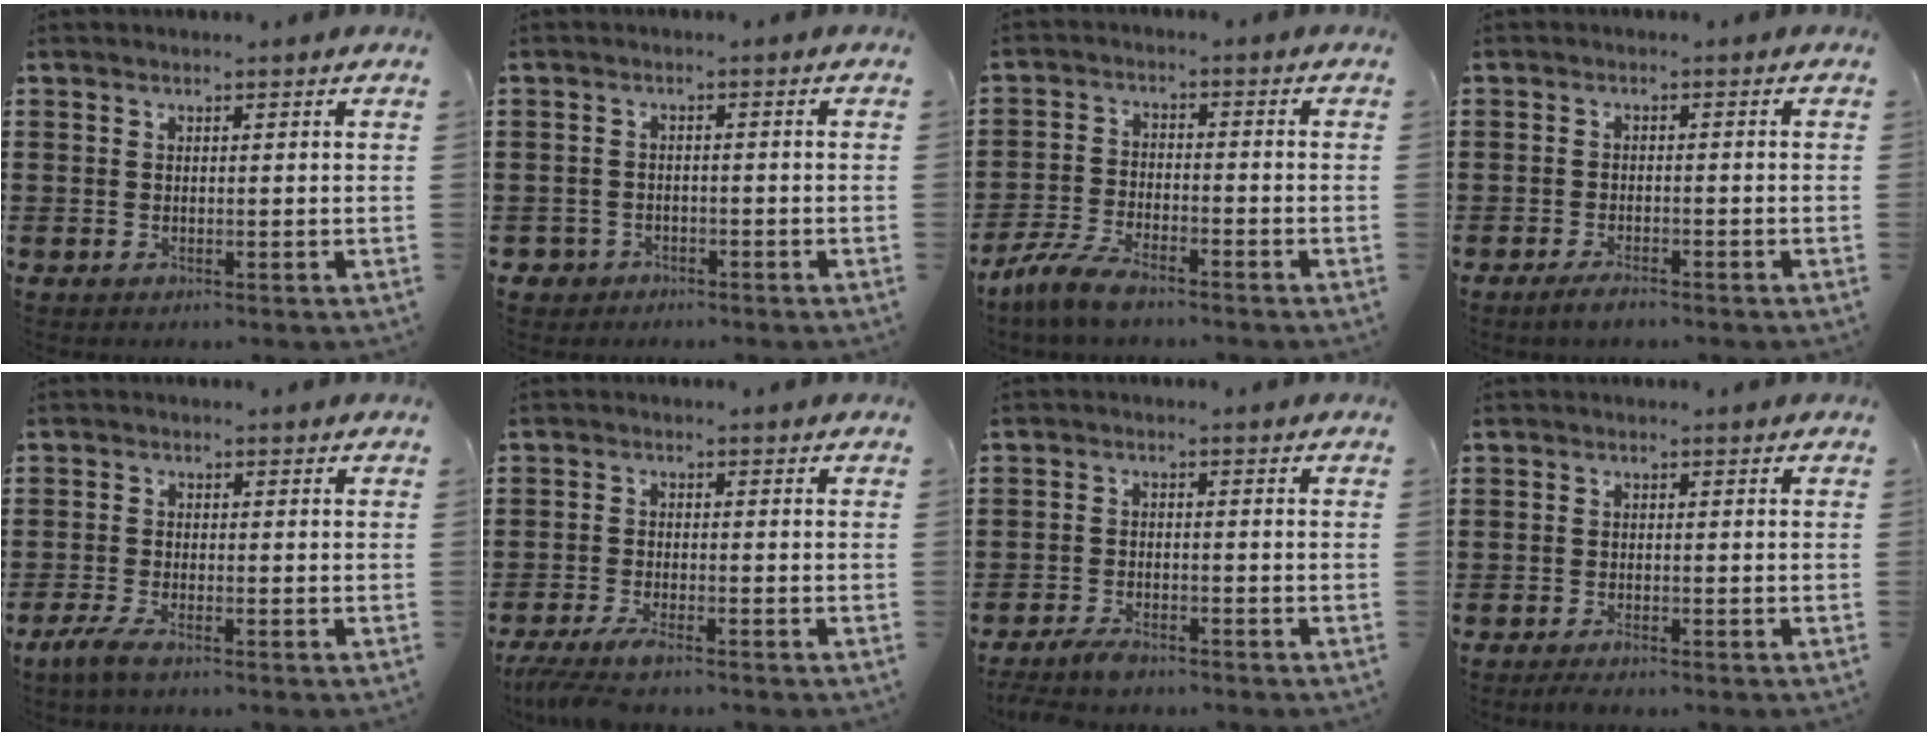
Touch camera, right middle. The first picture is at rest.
{"total": 2.1, "force": [-1.8, 1.1, -0.1], "torque": [-0.006, 0.000, -0.040]}
{"total": 5.6, "force": [-4.8, 1.1, 2.8], "torque": [-0.072, -0.005, -0.095]}
{"total": 2.0, "force": [-1.6, 0.4, 1.1], "torque": [-0.019, 0.002, -0.029]}
{"total": 3.0, "force": [-2.2, 0.6, 1.9], "torque": [-0.053, -0.007, -0.046]}
{"total": 3.7, "force": [-3.0, 0.3, 2.1], "torque": [-0.056, -0.014, -0.062]}
{"total": 2.8, "force": [-2.6, 0.6, 1.0], "torque": [-0.026, 0.002, -0.055]}
{"total": 0.7, "force": [-0.6, 0.1, 0.4], "torque": [-0.008, -0.005, -0.011]}